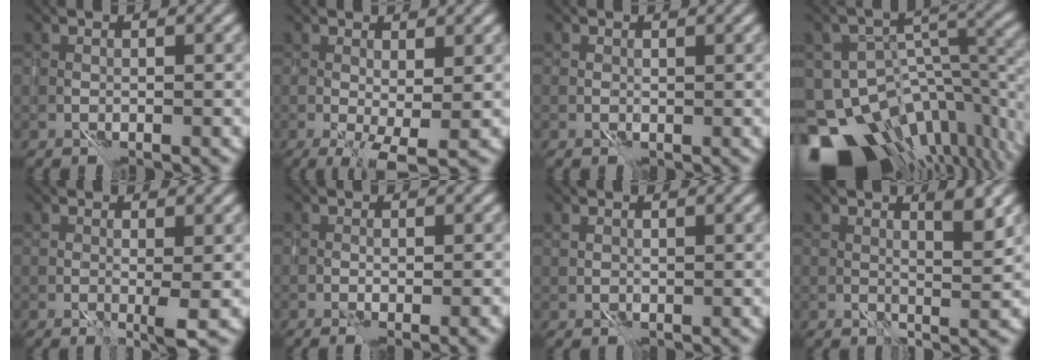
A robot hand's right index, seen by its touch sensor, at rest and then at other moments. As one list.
[{"total": 2.6, "force": [0.5, 0.3, 2.5], "torque": [-0.048, -0.003, 0.011]}, {"total": 0.7, "force": [0.6, 0.4, 0.0], "torque": [0.003, 0.003, 0.009]}, {"total": 14.2, "force": [-8.6, 8.6, 7.4], "torque": [-0.141, -0.006, -0.100]}, {"total": 1.7, "force": [1.3, -0.2, 1.0], "torque": [-0.018, 0.002, 0.023]}, {"total": 2.7, "force": [-1.1, 0.5, 2.5], "torque": [-0.039, -0.002, -0.006]}, {"total": 0.8, "force": [0.7, 0.3, 0.2], "torque": [-0.004, 0.004, 0.014]}, {"total": 3.1, "force": [2.6, 0.0, 1.7], "torque": [-0.022, 0.003, 0.047]}]